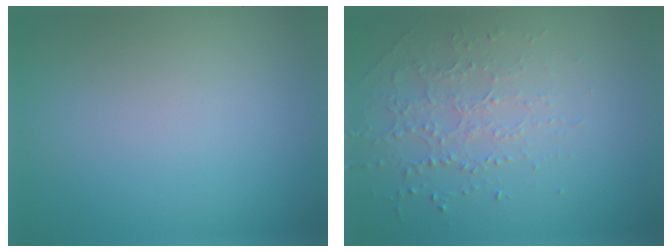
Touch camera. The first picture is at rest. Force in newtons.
{"total": 1.7, "press": 1.5, "slide": 0.8}